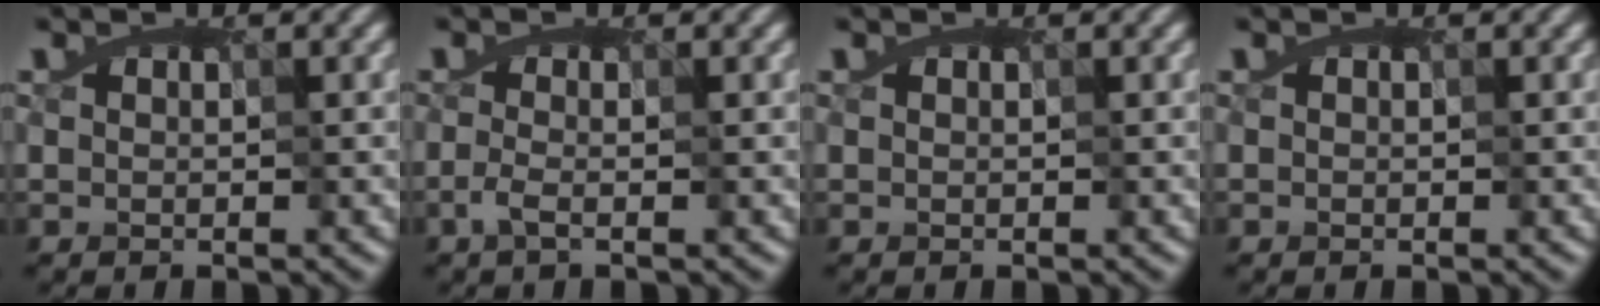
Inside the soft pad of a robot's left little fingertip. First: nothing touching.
{"total": 0.8, "force": [-0.6, -0.6, 0.1], "torque": [-0.007, -0.009, -0.011]}
{"total": 0.0}
{"total": 0.0}